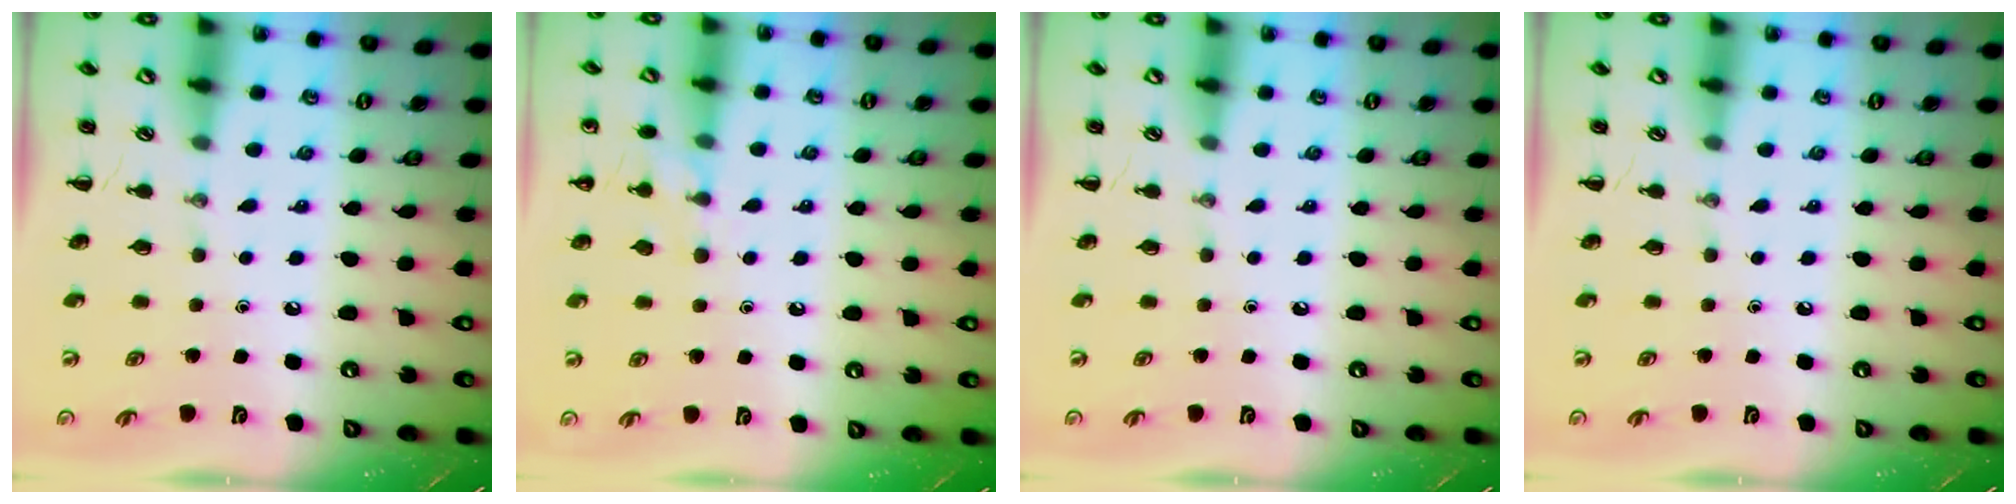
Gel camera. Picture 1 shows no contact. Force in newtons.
{"total": 8.7, "press": 8.5, "slide": 1.8}
{"total": 0.0}
{"total": 0.0}